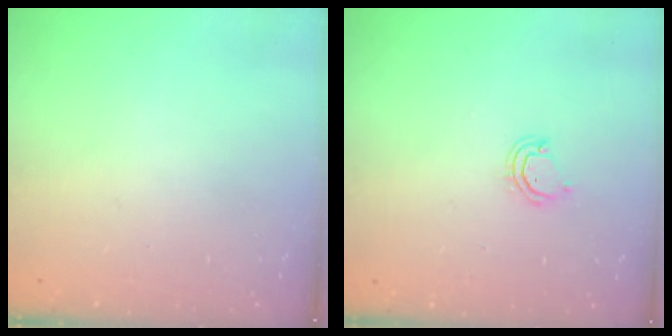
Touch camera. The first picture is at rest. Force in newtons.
{"total": 3.4, "press": 3.4, "slide": 0.2}